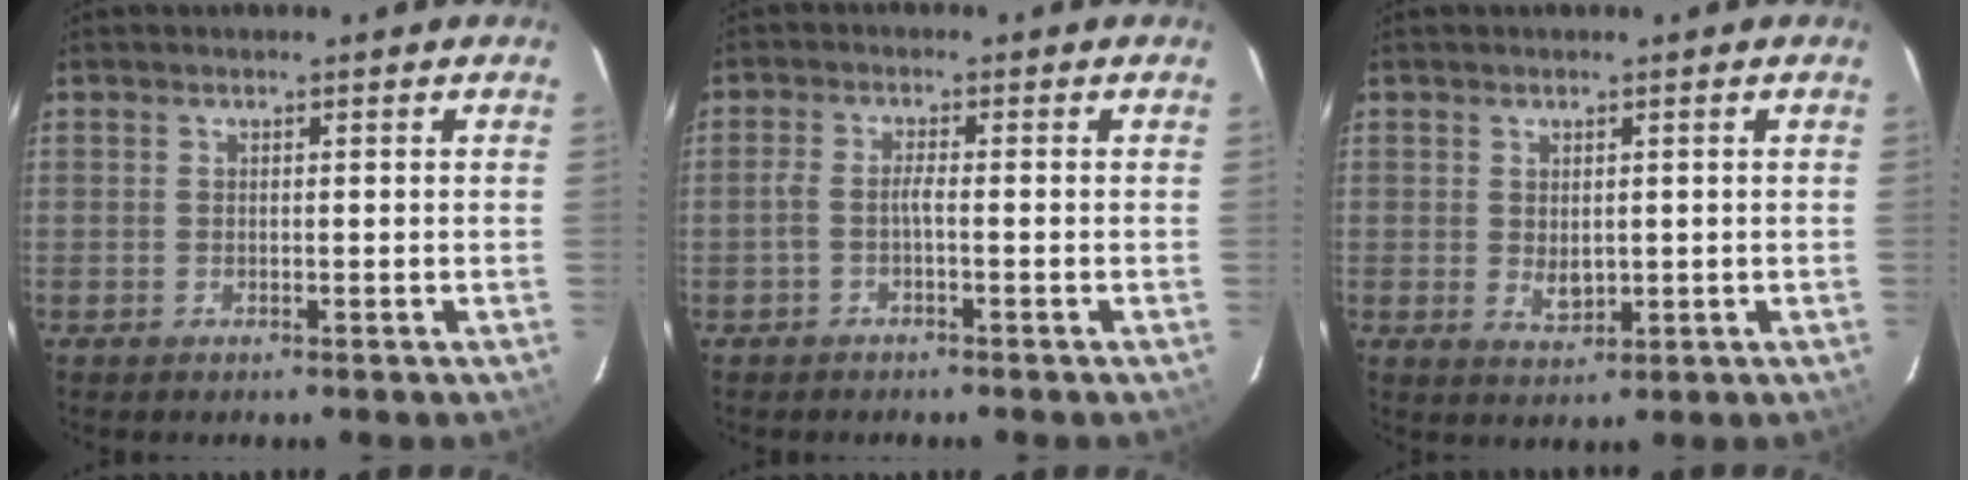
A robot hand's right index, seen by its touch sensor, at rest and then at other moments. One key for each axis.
{"total": 2.0, "fx": -1.1, "fy": 0.0, "fz": 1.7, "tx": -0.039, "ty": 0.004, "tz": -0.023}
{"total": 3.2, "fx": 0.1, "fy": 2.1, "fz": 2.3, "tx": -0.038, "ty": -0.005, "tz": 0.008}